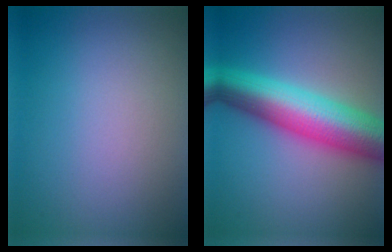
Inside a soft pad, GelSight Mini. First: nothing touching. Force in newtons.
{"total": 10.0, "press": 10.0, "slide": 0.1}